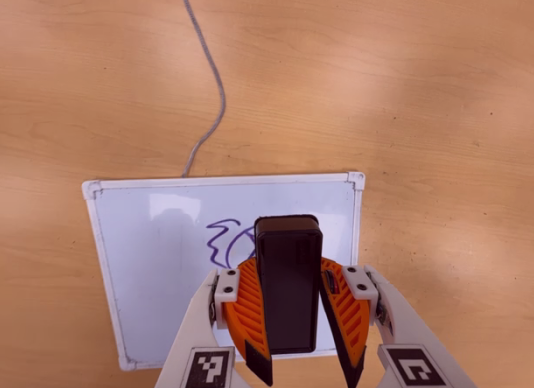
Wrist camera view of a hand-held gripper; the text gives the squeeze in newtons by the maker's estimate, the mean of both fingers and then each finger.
{"total": 10.2, "left": 10.7, "right": 9.8}